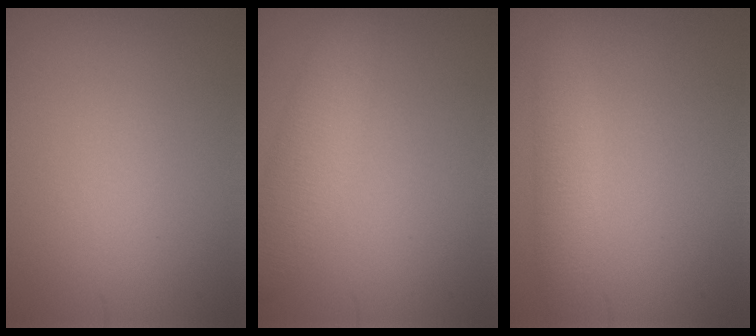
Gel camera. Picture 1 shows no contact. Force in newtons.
{"total": 4.7, "press": 4.7, "slide": 0.3}
{"total": 2.8, "press": 2.8, "slide": 0.0}